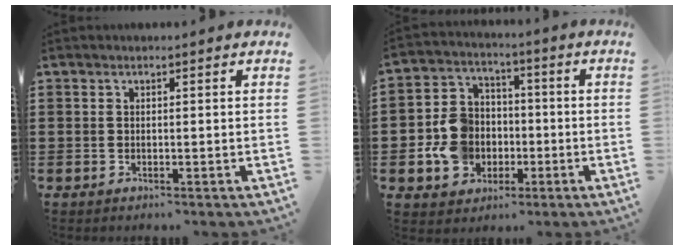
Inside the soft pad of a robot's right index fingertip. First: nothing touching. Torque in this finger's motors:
{"motor_torque": [1.90, 0.24, 0.93, 0.17]}